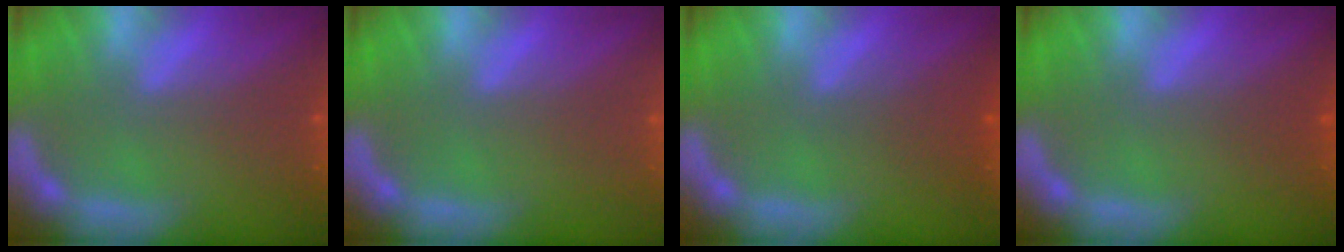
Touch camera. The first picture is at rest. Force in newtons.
{"total": 0.0}
{"total": 2.0}
{"total": 0.9}